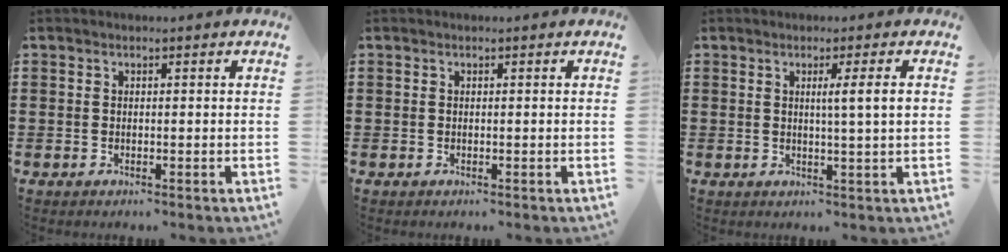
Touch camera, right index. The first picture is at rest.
{"total": 0.0}
{"total": 4.3, "force": [0.8, -0.4, 4.2], "torque": [-0.078, -0.005, 0.009]}